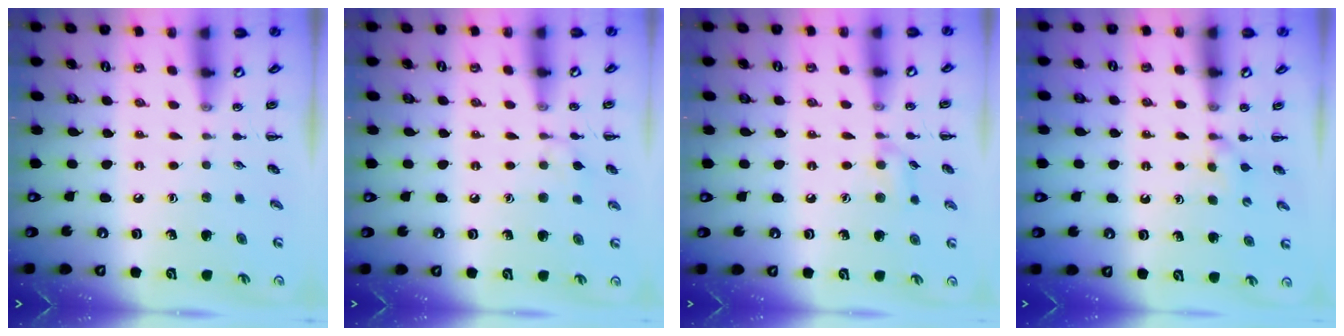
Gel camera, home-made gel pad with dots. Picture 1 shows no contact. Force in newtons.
{"total": 5.8, "press": 5.5, "slide": 2.1}
{"total": 7.3, "press": 7.0, "slide": 2.0}
{"total": 2.4, "press": 2.1, "slide": 1.0}